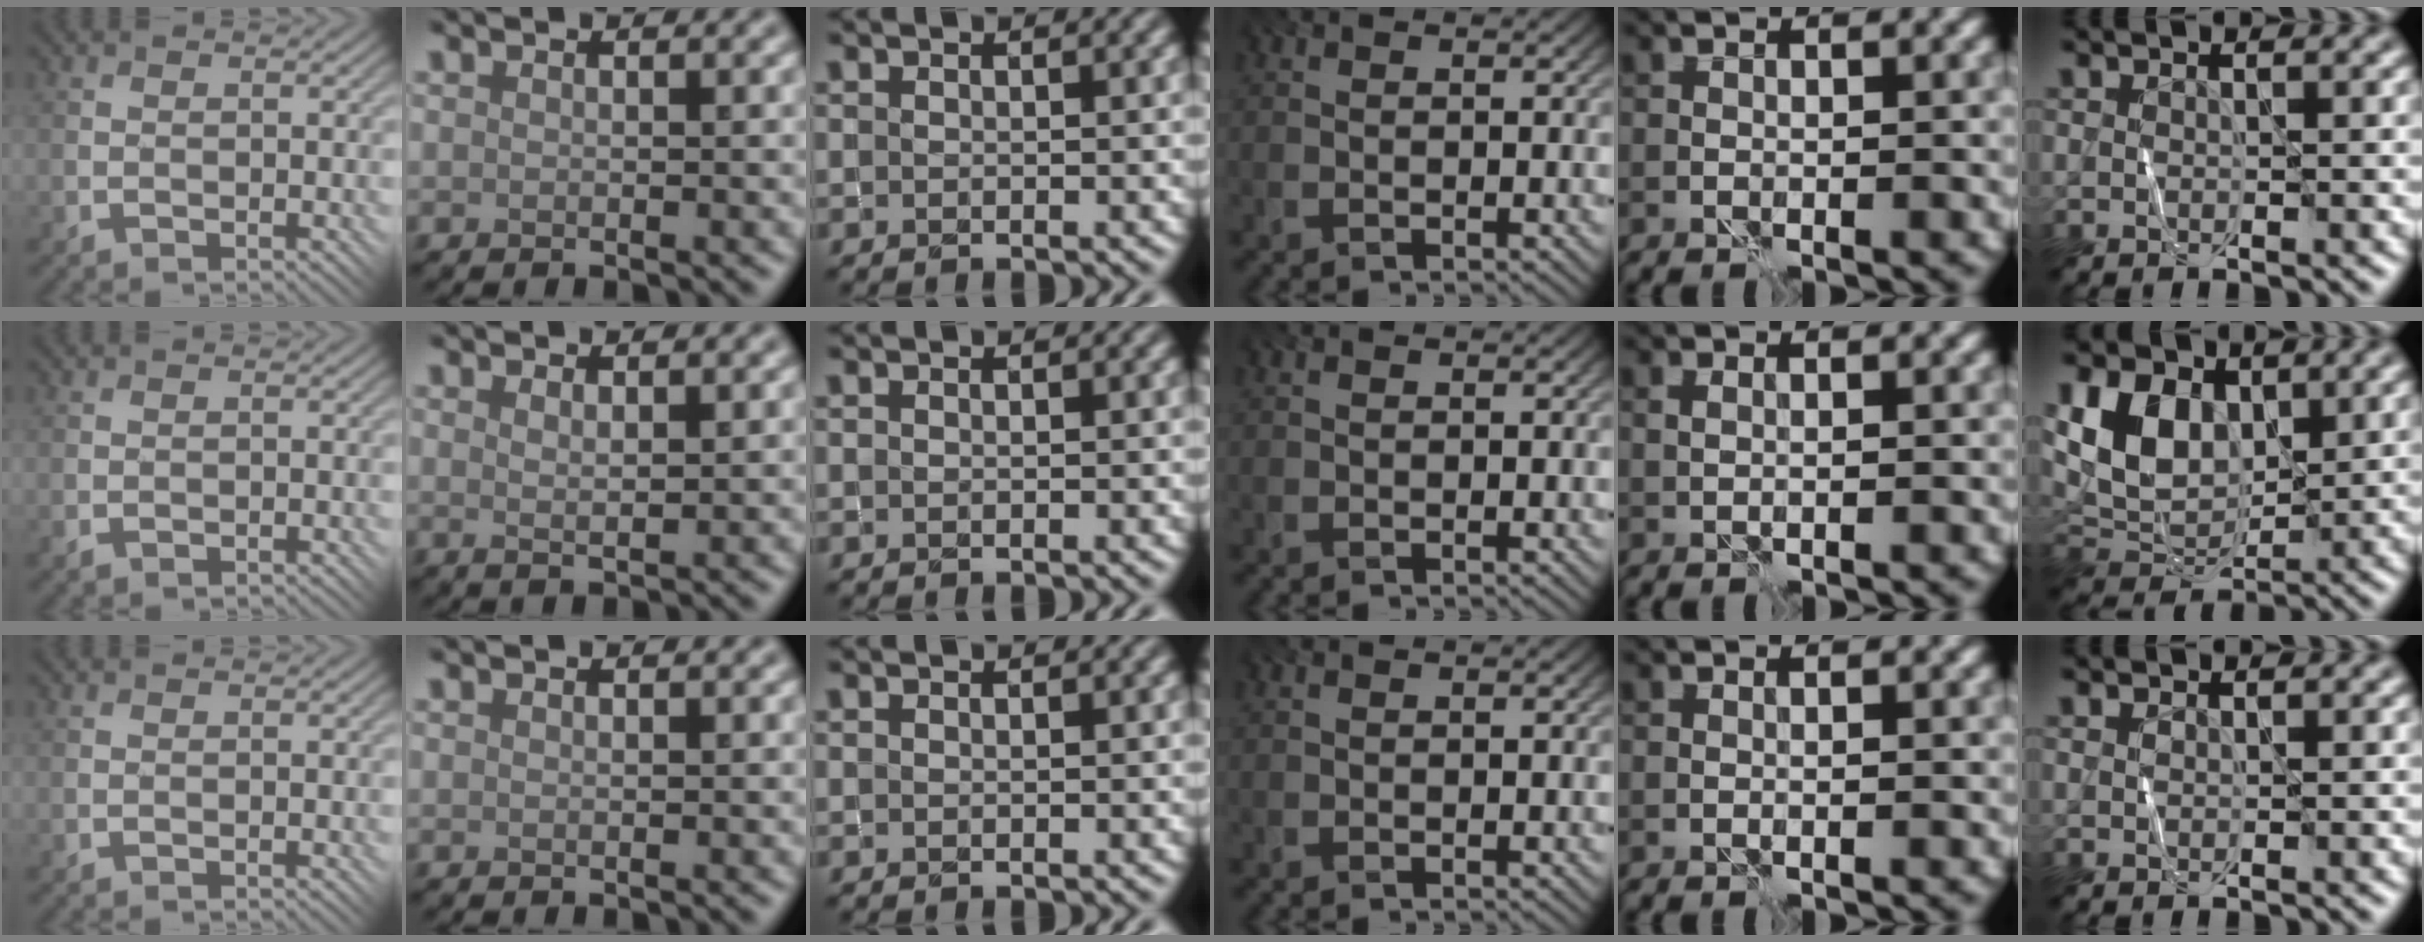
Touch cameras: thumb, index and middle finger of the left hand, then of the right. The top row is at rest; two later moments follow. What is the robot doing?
{"motion": "fold", "object": "shorts"}